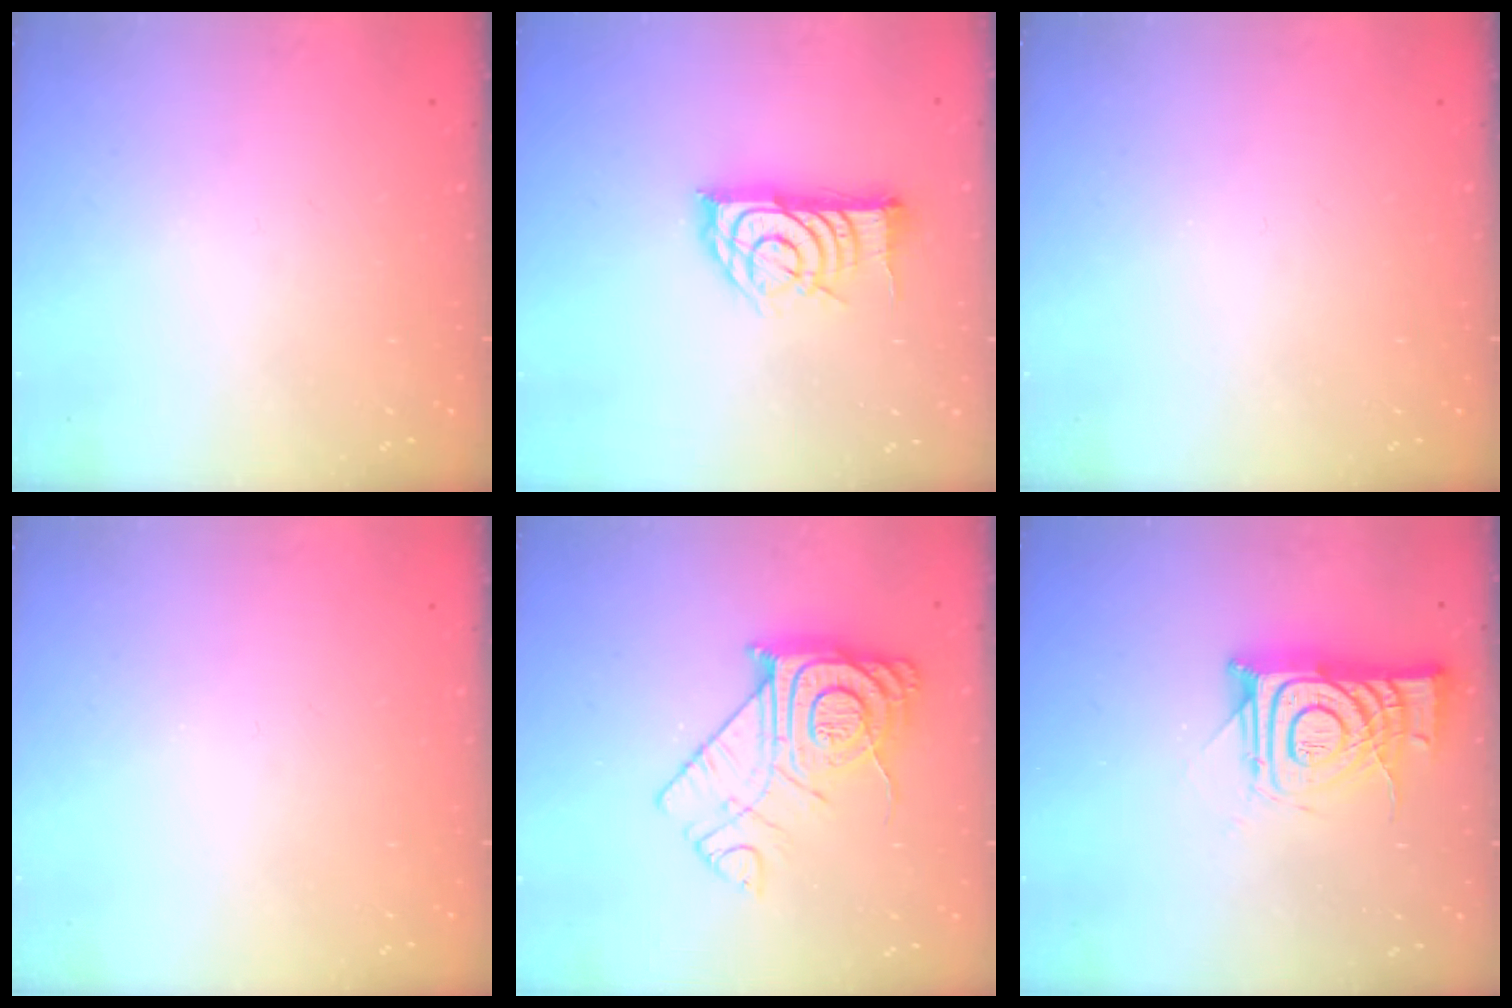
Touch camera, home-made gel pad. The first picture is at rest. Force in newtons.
{"total": 15.6, "press": 15.6, "slide": 0.3}
{"total": 0.0}
{"total": 0.0}
{"total": 16.4, "press": 16.3, "slide": 1.7}
{"total": 14.0, "press": 14.0, "slide": 1.4}